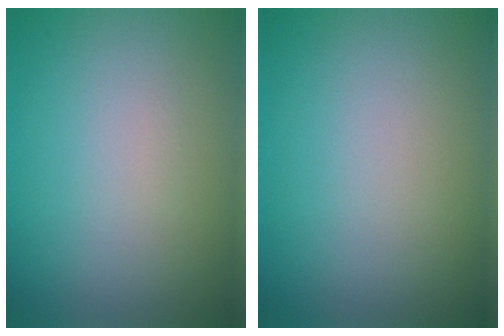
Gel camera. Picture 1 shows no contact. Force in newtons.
{"total": 0.0}